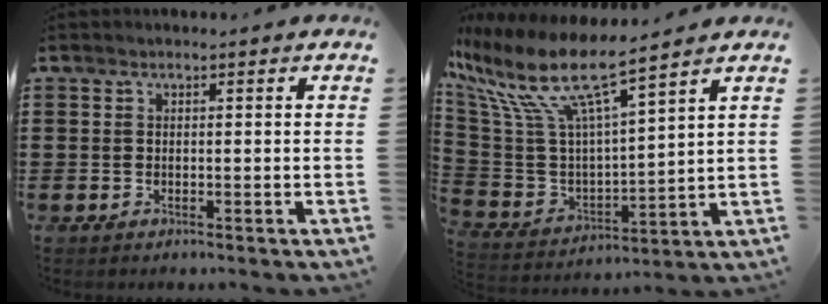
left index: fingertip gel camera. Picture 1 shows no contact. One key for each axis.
{"total": 11.1, "fx": 7.5, "fy": 2.3, "fz": 7.9, "tx": -0.192, "ty": -0.050, "tz": 0.120}